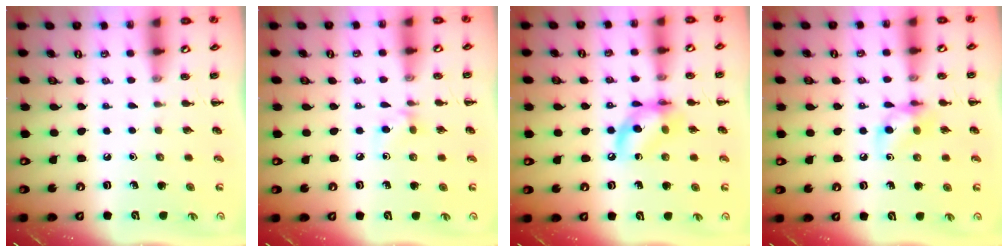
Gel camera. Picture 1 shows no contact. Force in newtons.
{"total": 6.0, "press": 5.7, "slide": 1.8}
{"total": 11.4, "press": 11.1, "slide": 2.7}
{"total": 8.7, "press": 8.7, "slide": 0.5}